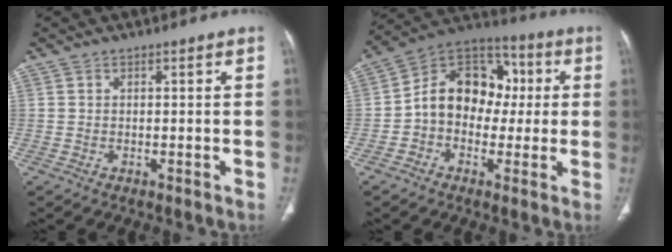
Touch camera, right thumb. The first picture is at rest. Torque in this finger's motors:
{"motor_torque": [1.09, 1.03, 0.58, -0.56, 0.11]}